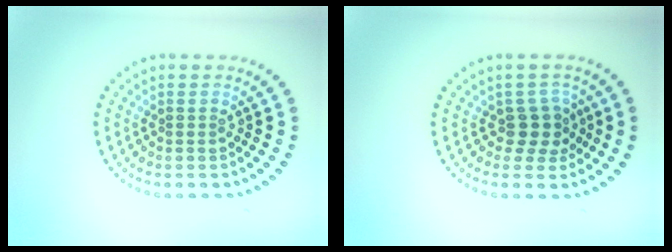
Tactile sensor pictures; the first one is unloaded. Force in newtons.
{"total": 2.3, "press": 1.9, "slide": 1.3}